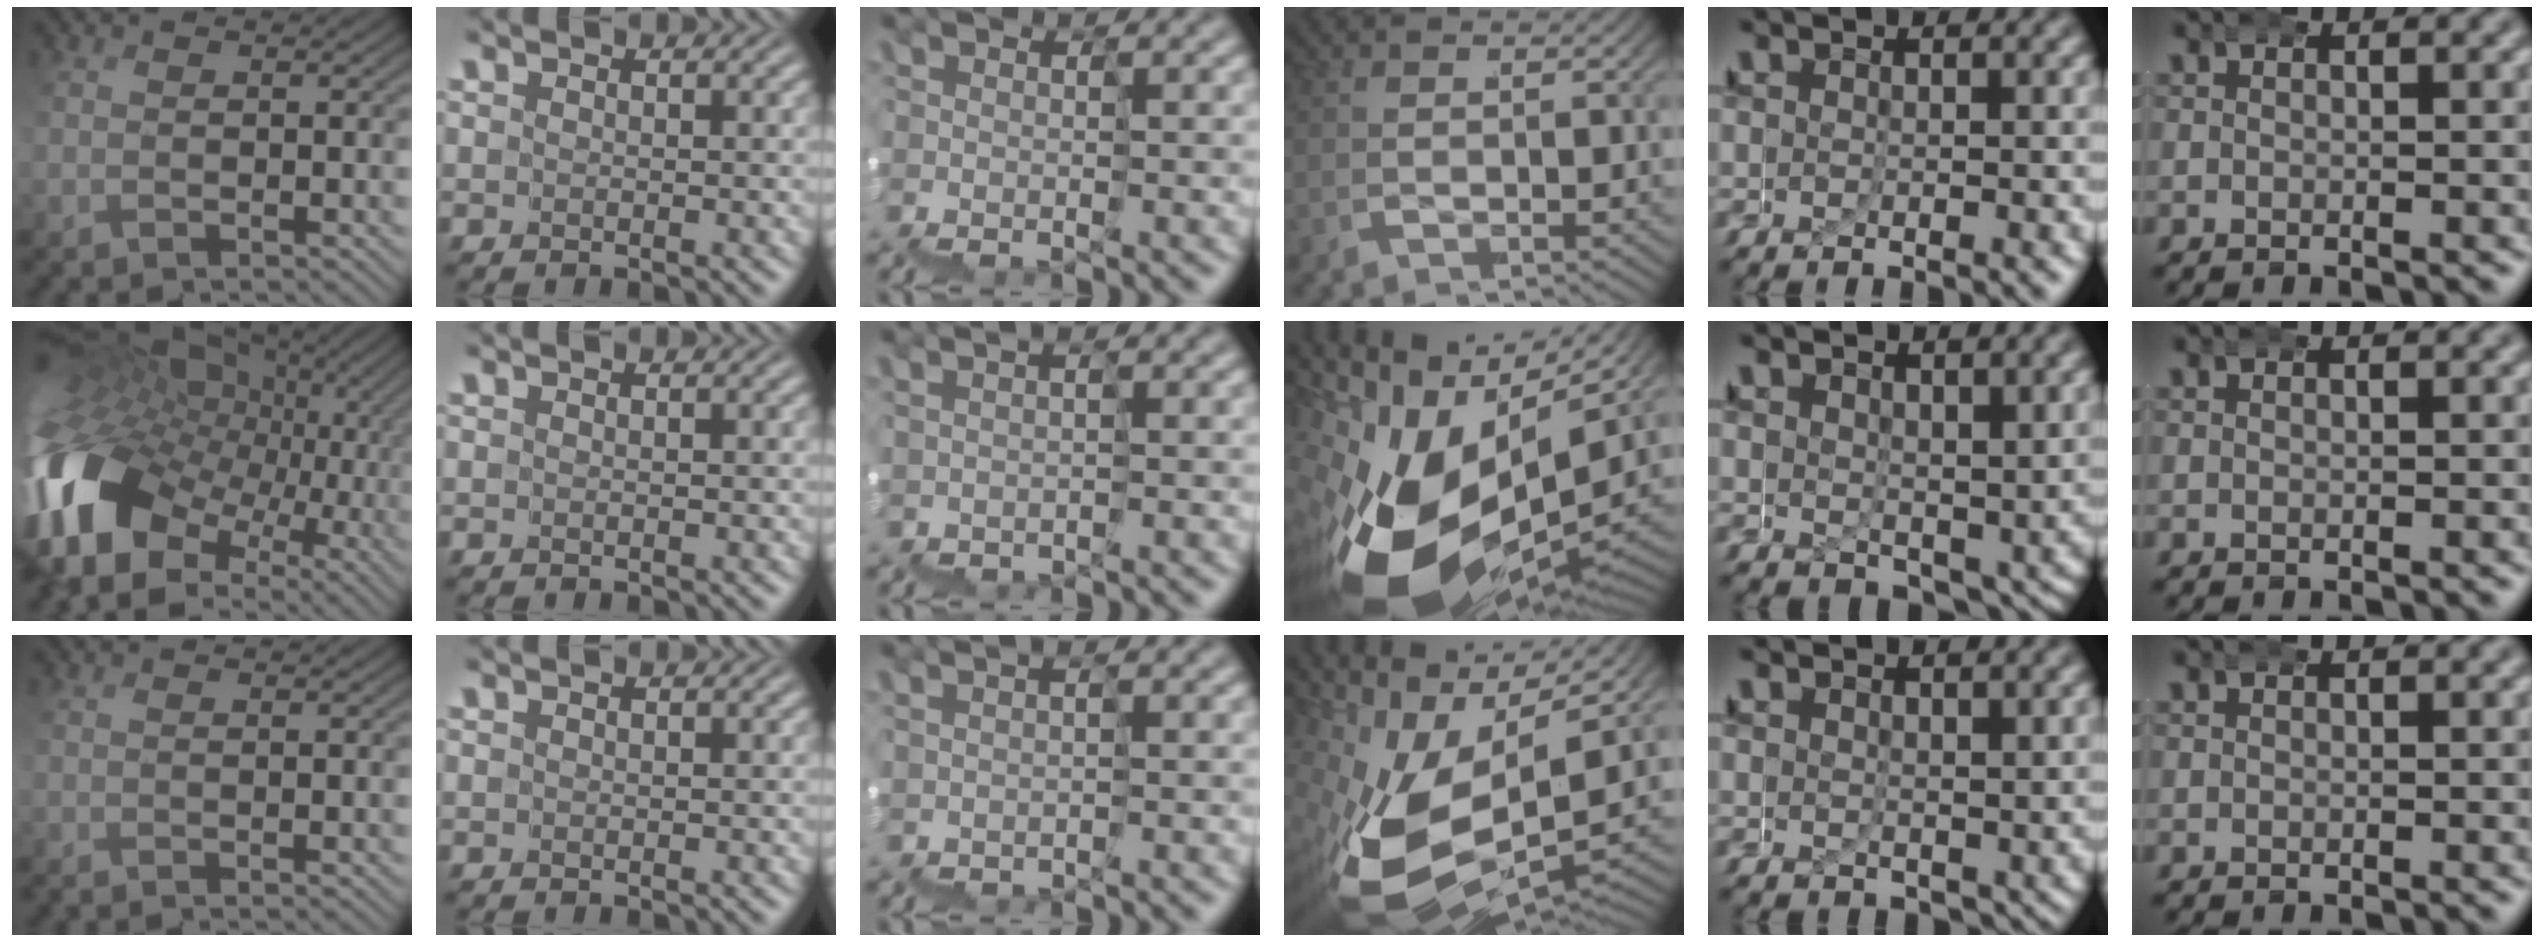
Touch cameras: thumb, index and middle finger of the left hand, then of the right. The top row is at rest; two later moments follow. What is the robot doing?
{"motion": "wrap", "object": "ethernet cable"}